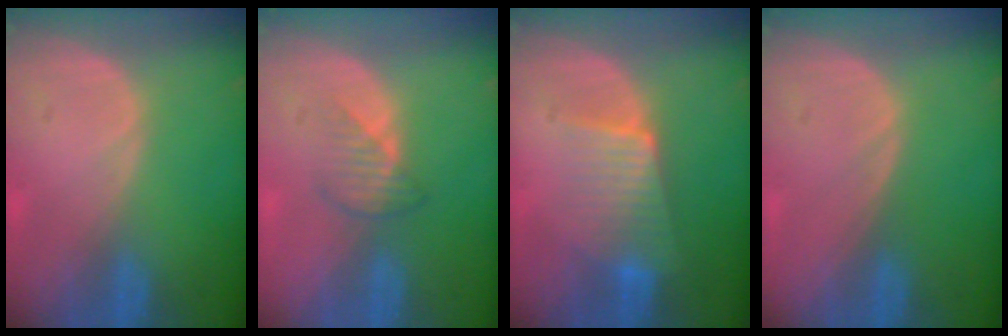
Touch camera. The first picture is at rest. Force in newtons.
{"total": 2.7, "press": 2.6, "slide": 0.5}
{"total": 6.3, "press": 6.0, "slide": 2.0}
{"total": 0.0}